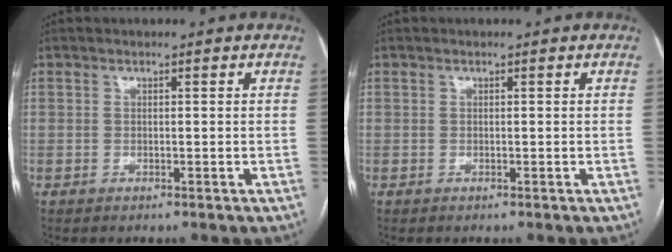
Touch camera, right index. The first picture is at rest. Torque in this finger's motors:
{"motor_torque": [0.00, 0.00, 0.00, 0.01]}